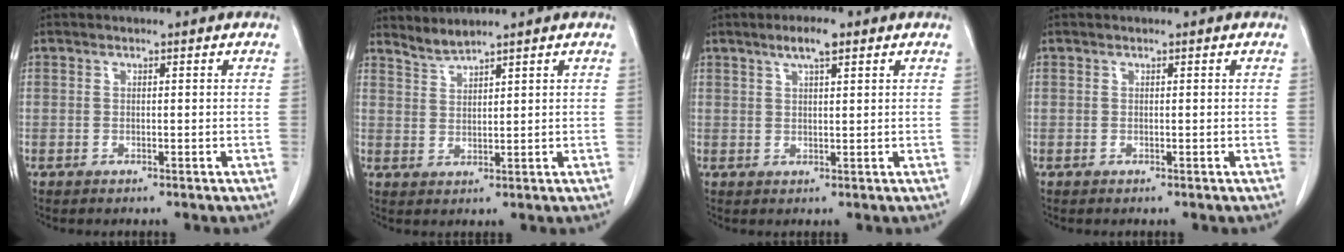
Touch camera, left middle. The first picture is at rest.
{"total": 2.4, "force": [2.3, -0.6, 0.0], "torque": [-0.003, -0.003, 0.055]}
{"total": 3.6, "force": [2.3, 0.5, 2.7], "torque": [-0.054, 0.005, 0.040]}
{"total": 0.0}